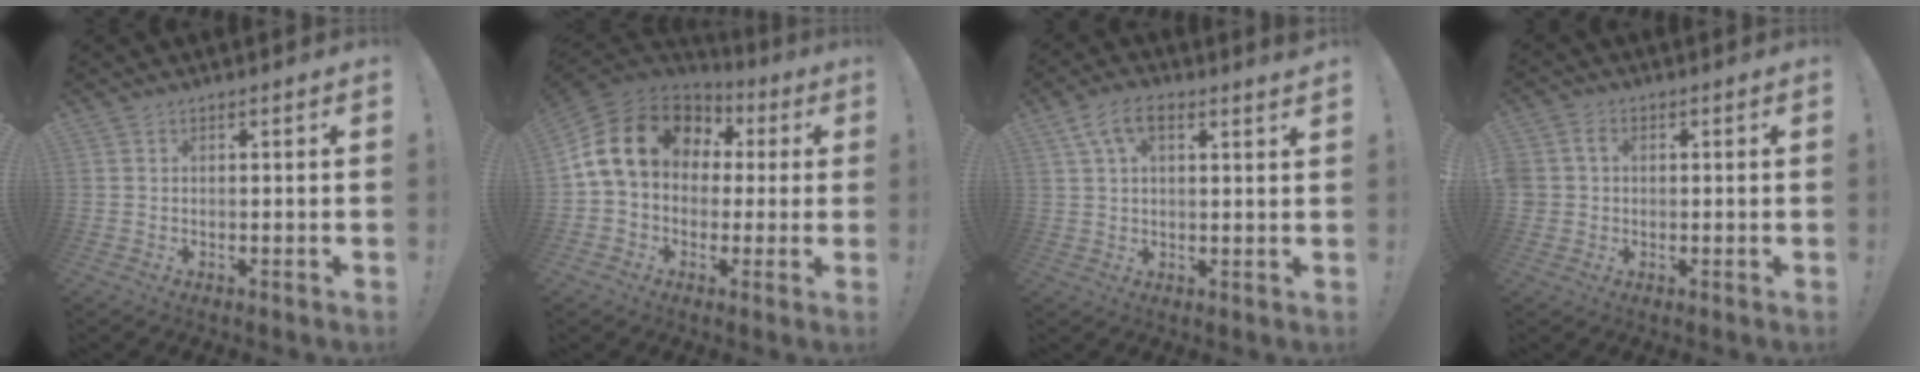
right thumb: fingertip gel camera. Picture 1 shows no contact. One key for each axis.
{"total": 18.2, "fx": 5.2, "fy": 13.1, "fz": 11.6, "tx": -0.201, "ty": -0.009, "tz": 0.101}
{"total": 7.4, "fx": 3.7, "fy": 3.2, "fz": 5.6, "tx": -0.106, "ty": 0.003, "tz": 0.072}
{"total": 3.6, "fx": 0.4, "fy": 3.1, "fz": 1.8, "tx": -0.032, "ty": 0.011, "tz": 0.010}